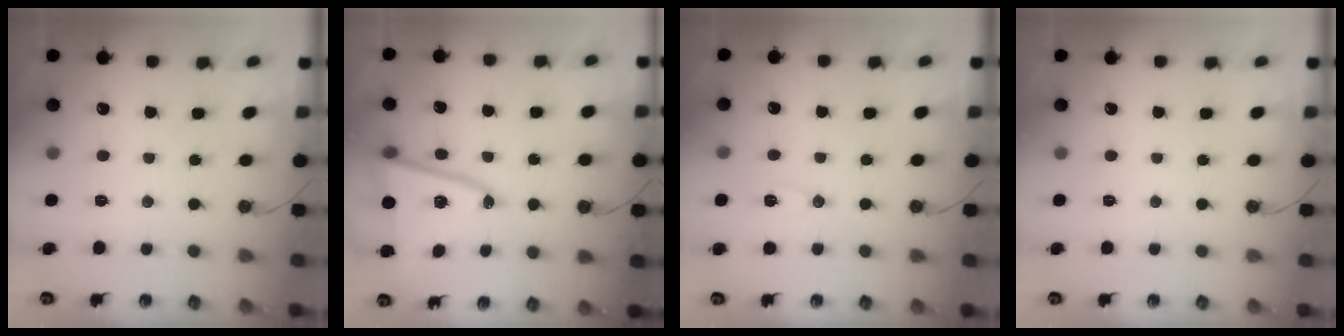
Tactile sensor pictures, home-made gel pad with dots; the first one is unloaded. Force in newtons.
{"total": 13.8, "press": 13.6, "slide": 2.4}
{"total": 6.7, "press": 6.4, "slide": 2.1}
{"total": 0.0}